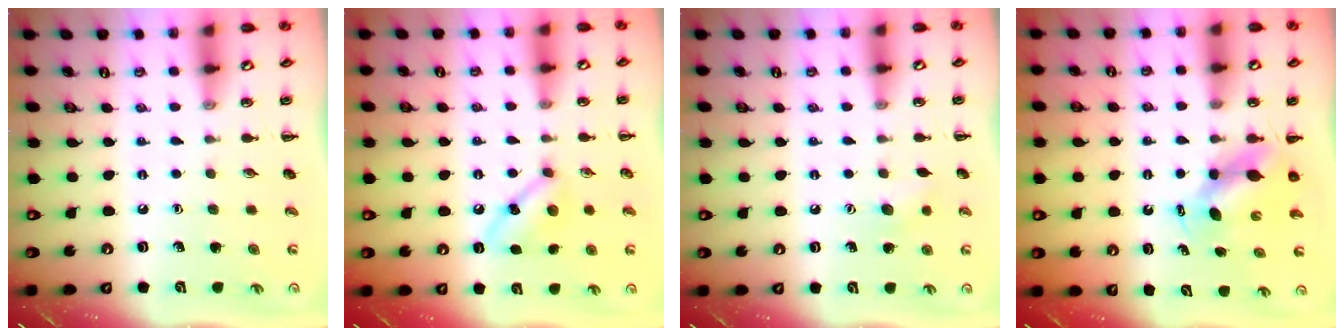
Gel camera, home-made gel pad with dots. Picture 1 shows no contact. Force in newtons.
{"total": 7.2, "press": 7.0, "slide": 1.7}
{"total": 7.6, "press": 7.3, "slide": 2.0}
{"total": 6.1, "press": 6.0, "slide": 1.1}